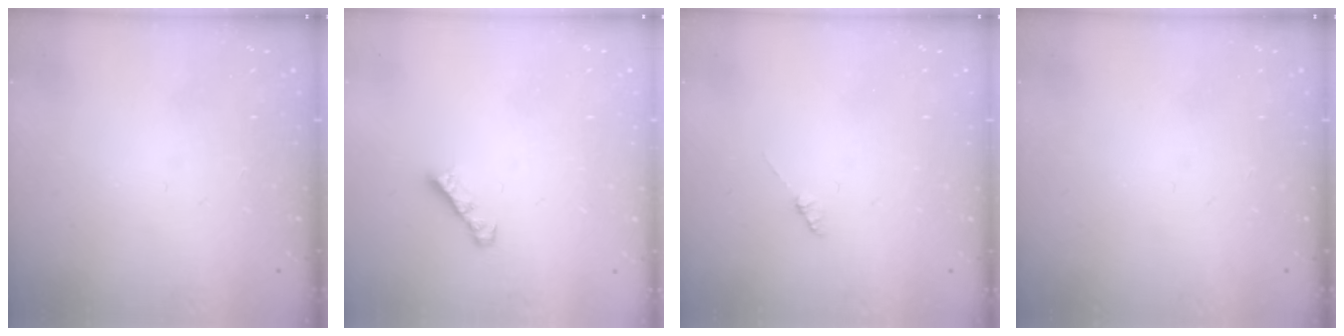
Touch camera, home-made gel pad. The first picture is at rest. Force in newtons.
{"total": 3.0, "press": 3.0, "slide": 0.4}
{"total": 0.9, "press": 0.8, "slide": 0.2}
{"total": 0.0}